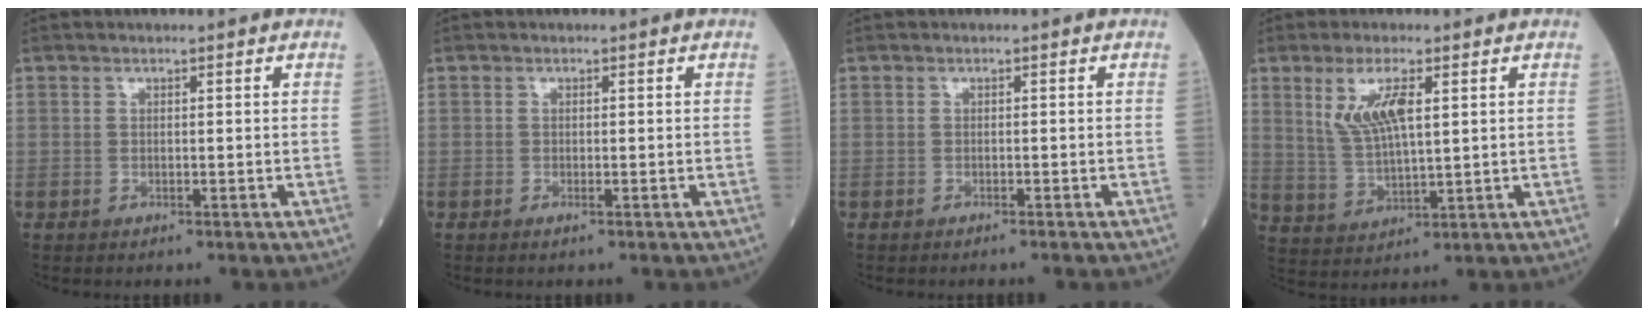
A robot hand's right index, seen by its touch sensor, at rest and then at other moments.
{"total": 0.5, "force": [-0.2, 0.0, 0.5], "torque": [-0.010, -0.001, -0.001]}
{"total": 1.5, "force": [-1.3, -0.1, 0.7], "torque": [-0.011, 0.001, -0.014]}
{"total": 7.4, "force": [2.9, 1.7, 6.6], "torque": [-0.139, 0.002, 0.065]}